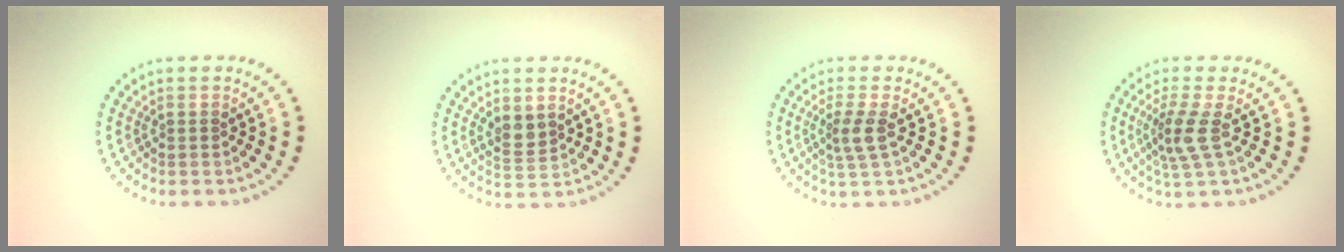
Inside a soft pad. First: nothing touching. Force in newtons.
{"total": 1.9, "press": 1.7, "slide": 0.9}
{"total": 2.1, "press": 1.6, "slide": 1.3}
{"total": 2.9, "press": 2.1, "slide": 1.9}